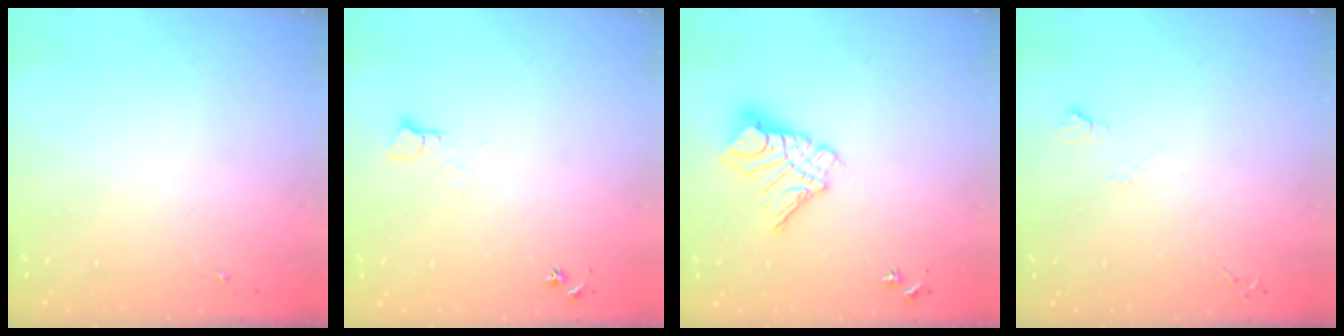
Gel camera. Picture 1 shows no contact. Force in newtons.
{"total": 5.4, "press": 5.3, "slide": 0.7}
{"total": 11.7, "press": 11.7, "slide": 1.2}
{"total": 4.0, "press": 4.0, "slide": 0.6}